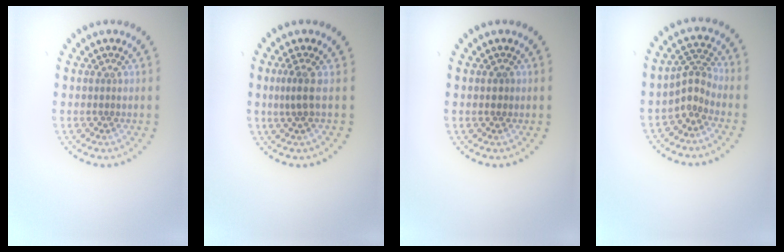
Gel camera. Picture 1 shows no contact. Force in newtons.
{"total": 1.8, "press": 1.3, "slide": 1.3}
{"total": 0.8, "press": 0.7, "slide": 0.3}
{"total": 2.3, "press": 1.6, "slide": 1.7}